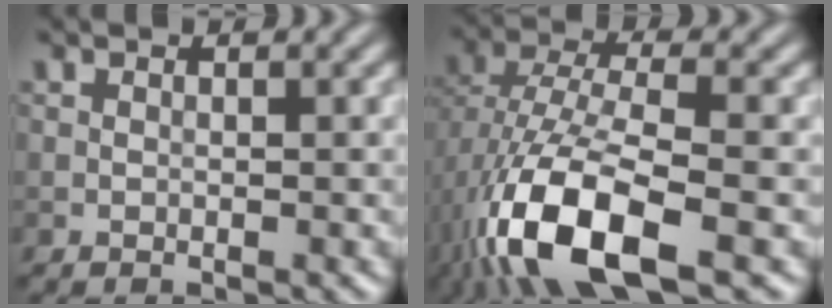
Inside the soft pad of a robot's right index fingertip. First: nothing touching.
{"total": 11.4, "force": [-5.3, 4.6, 8.9], "torque": [-0.186, -0.004, -0.104]}